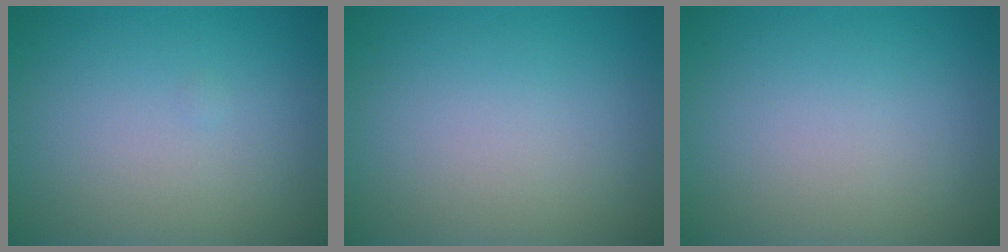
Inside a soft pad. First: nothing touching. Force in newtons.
{"total": 0.0}
{"total": 0.0}